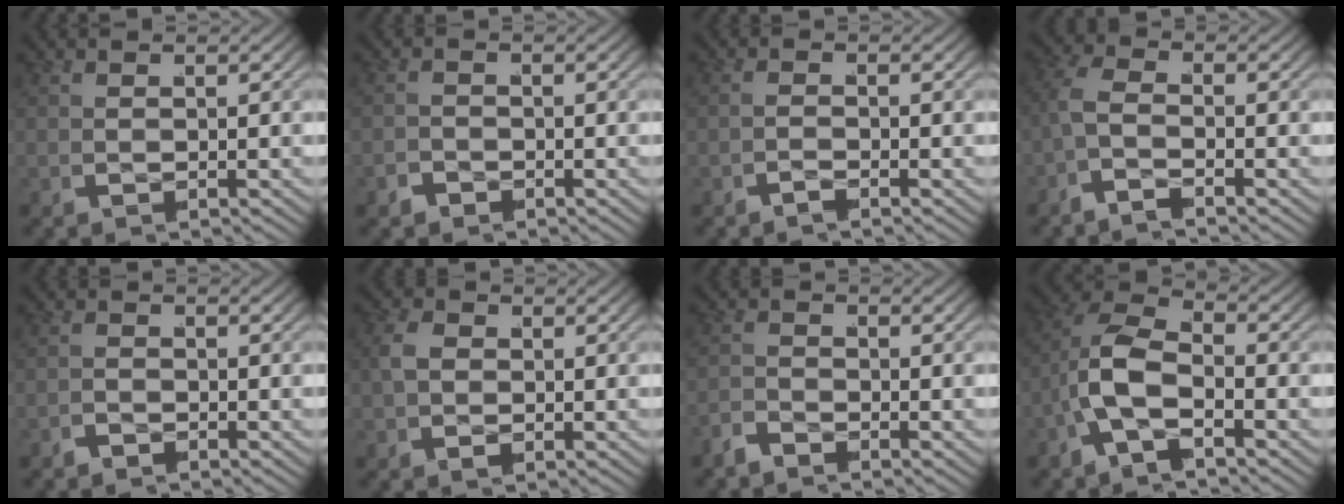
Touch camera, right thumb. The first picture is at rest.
{"total": 1.4, "force": [-1.2, 0.5, -0.4], "torque": [0.007, -0.002, -0.024]}
{"total": 1.0, "force": [-0.9, -0.4, -0.2], "torque": [0.003, 0.005, -0.025]}
{"total": 2.4, "force": [-1.3, 1.0, 1.7], "torque": [-0.047, -0.004, -0.033]}
{"total": 1.2, "force": [-1.1, -0.1, -0.5], "torque": [0.009, 0.003, -0.026]}
{"total": 3.0, "force": [0.2, 2.4, 1.8], "torque": [-0.046, -0.006, 0.008]}
{"total": 1.7, "force": [-1.7, 0.0, -0.4], "torque": [0.009, 0.002, -0.043]}
{"total": 8.2, "force": [-0.8, 5.8, 5.7], "torque": [-0.147, -0.018, -0.020]}